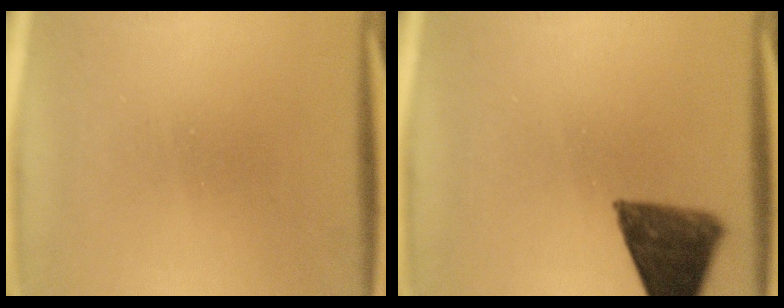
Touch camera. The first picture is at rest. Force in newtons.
{"total": 10.0}